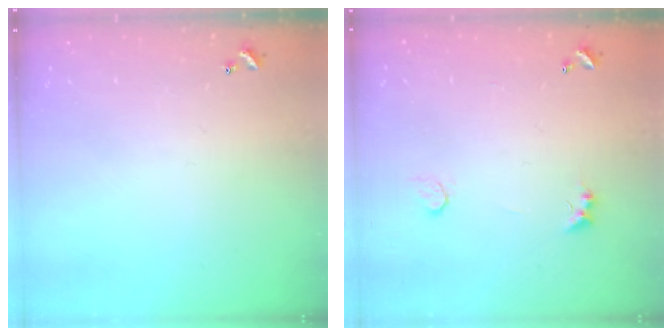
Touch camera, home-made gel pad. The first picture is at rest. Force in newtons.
{"total": 1.5, "press": 1.3, "slide": 0.7}